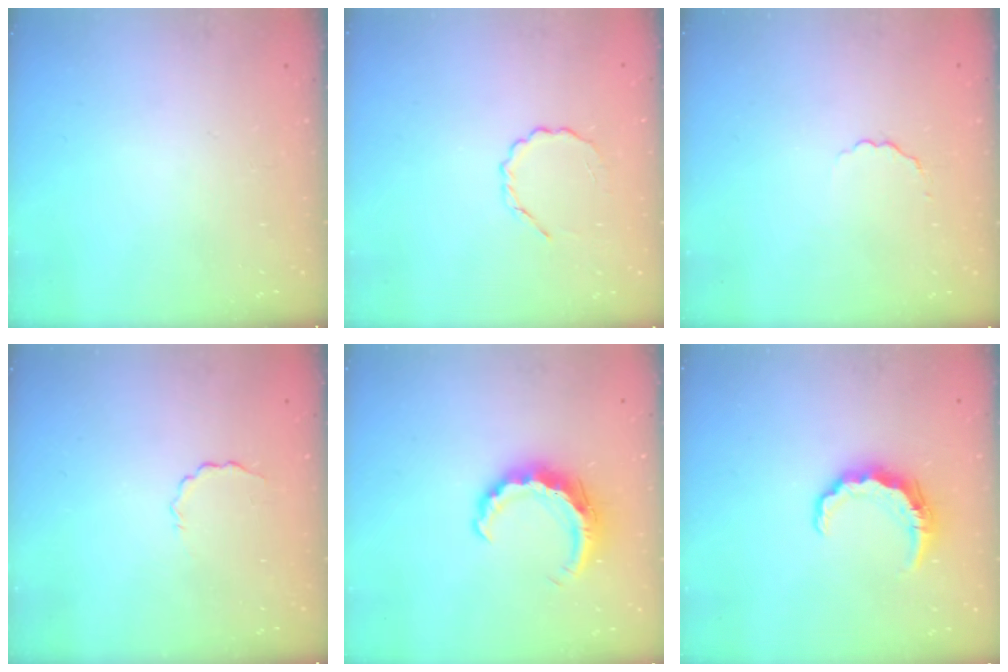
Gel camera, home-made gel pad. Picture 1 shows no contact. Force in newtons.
{"total": 3.0, "press": 2.8, "slide": 1.0}
{"total": 1.9, "press": 1.7, "slide": 0.8}
{"total": 2.6, "press": 2.5, "slide": 0.8}
{"total": 8.8, "press": 8.7, "slide": 1.3}
{"total": 8.3, "press": 8.2, "slide": 1.4}